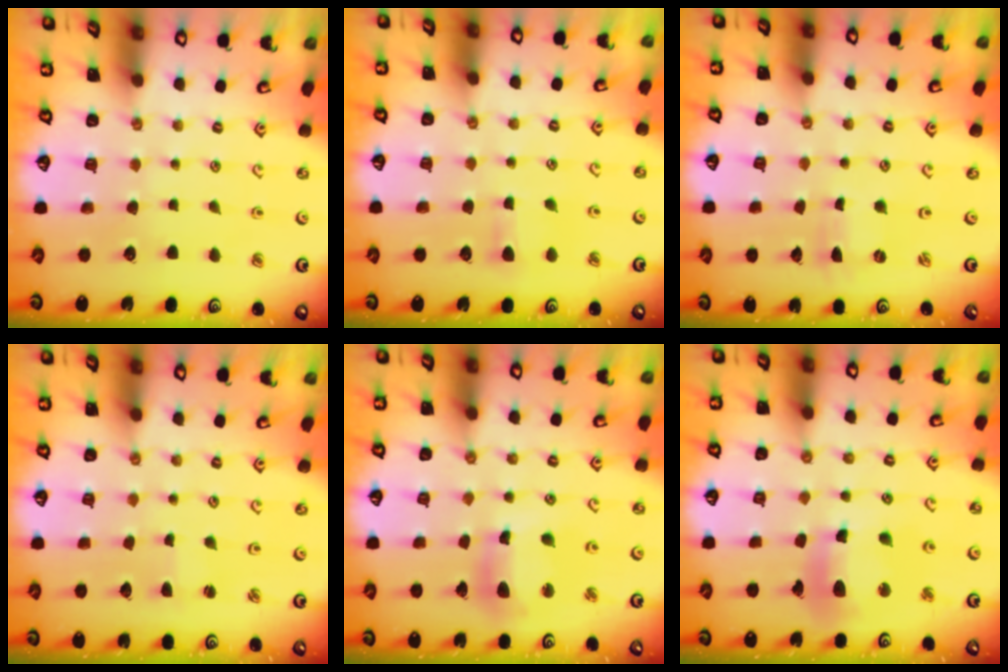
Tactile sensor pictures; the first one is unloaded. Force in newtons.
{"total": 4.5, "press": 4.4, "slide": 0.9}
{"total": 0.0}
{"total": 1.5, "press": 1.5, "slide": 0.1}
{"total": 10.3, "press": 10.3, "slide": 1.3}
{"total": 11.8, "press": 11.7, "slide": 1.4}